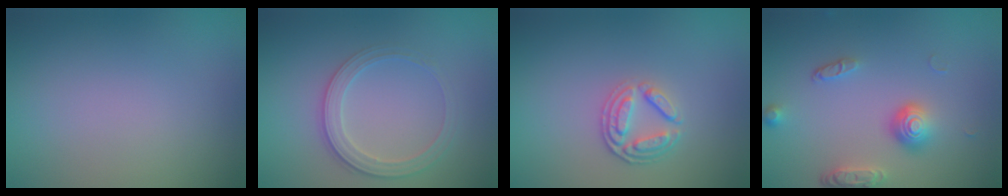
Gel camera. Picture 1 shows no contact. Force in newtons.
{"total": 2.8, "press": 2.6, "slide": 0.9}
{"total": 2.9, "press": 2.5, "slide": 1.5}
{"total": 3.8, "press": 2.9, "slide": 2.5}